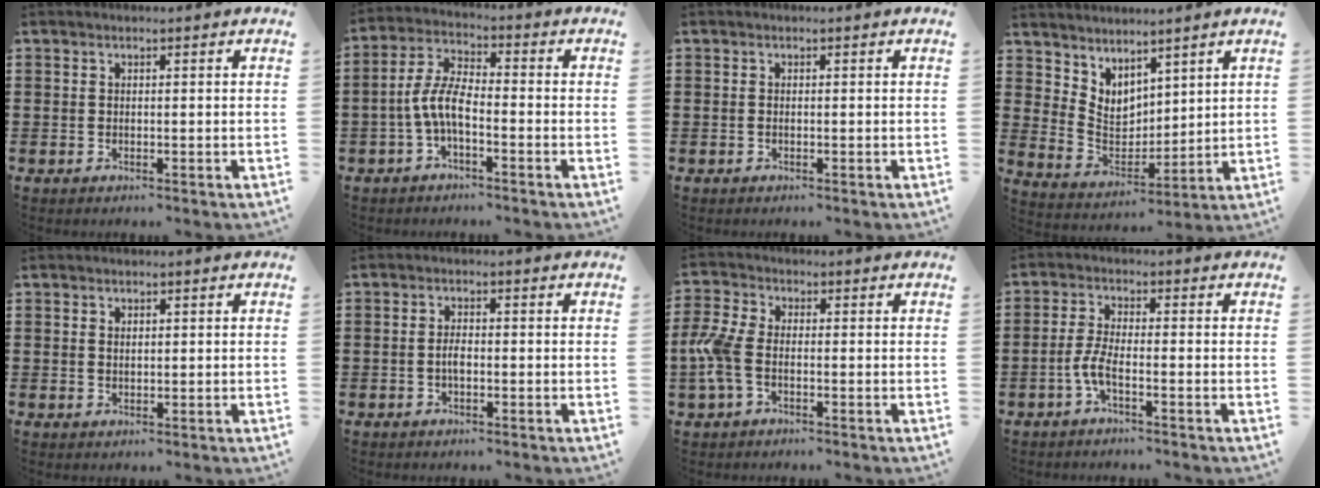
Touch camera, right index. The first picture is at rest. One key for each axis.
{"total": 6.4, "fx": -2.3, "fy": 2.3, "fz": 5.5, "tx": -0.129, "ty": -0.003, "tz": -0.049}
{"total": 0.0}
{"total": 3.5, "fx": 3.2, "fy": 1.4, "fz": 0.6, "tx": -0.022, "ty": -0.007, "tz": 0.061}
{"total": 0.8, "fx": 0.4, "fy": 0.6, "fz": 0.4, "tx": -0.009, "ty": 0.005, "tz": 0.007}
{"total": 2.0, "fx": -0.5, "fy": 0.9, "fz": 1.7, "tx": -0.041, "ty": 0.000, "tz": -0.013}
{"total": 5.5, "fx": -1.4, "fy": 2.8, "fz": 4.5, "tx": -0.127, "ty": -0.008, "tz": -0.037}
{"total": 3.9, "fx": -1.8, "fy": 0.8, "fz": 3.4, "tx": -0.094, "ty": -0.010, "tz": -0.042}